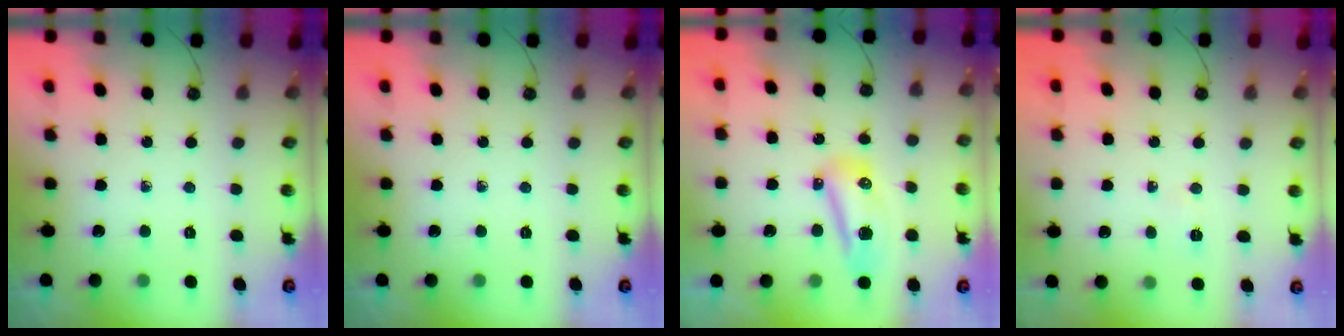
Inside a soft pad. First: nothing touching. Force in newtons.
{"total": 0.0}
{"total": 8.8, "press": 8.6, "slide": 1.8}
{"total": 2.6, "press": 2.4, "slide": 0.9}